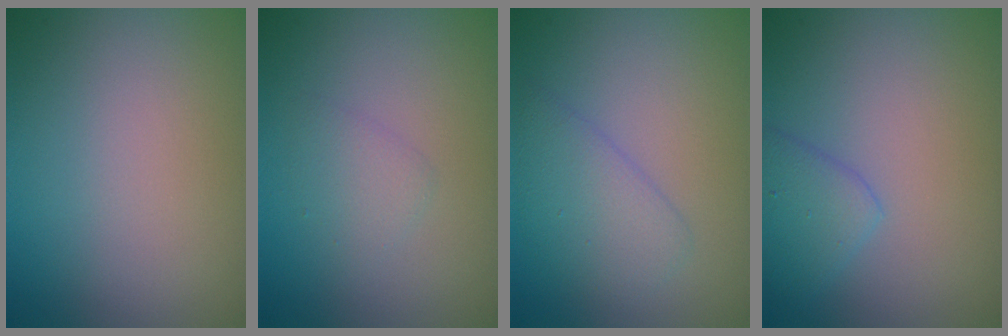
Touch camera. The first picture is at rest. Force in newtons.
{"total": 1.4, "press": 1.4, "slide": 0.0}
{"total": 3.0, "press": 3.0, "slide": 0.2}
{"total": 2.3, "press": 2.3, "slide": 0.1}